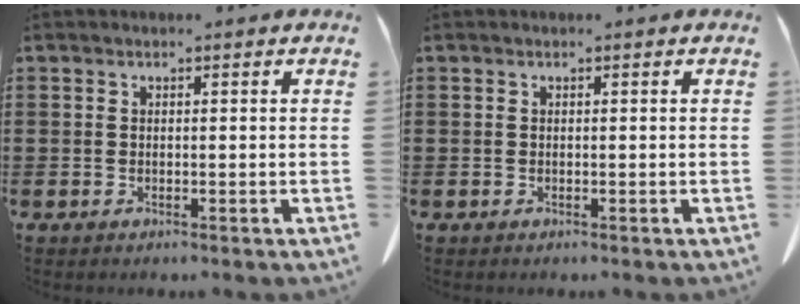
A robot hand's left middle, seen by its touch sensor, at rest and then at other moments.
{"total": 0.0}